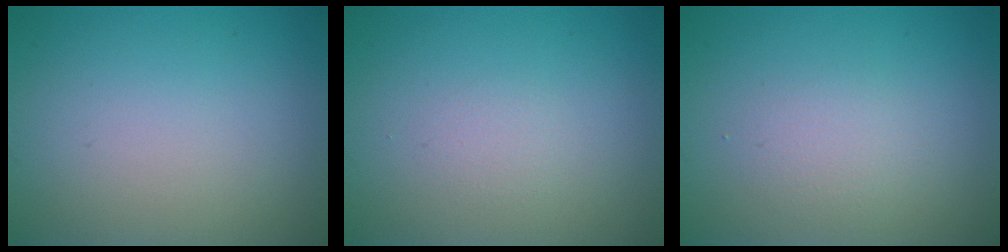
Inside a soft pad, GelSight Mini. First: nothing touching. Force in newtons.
{"total": 0.8, "press": 0.8, "slide": 0.1}
{"total": 1.6, "press": 1.6, "slide": 0.1}